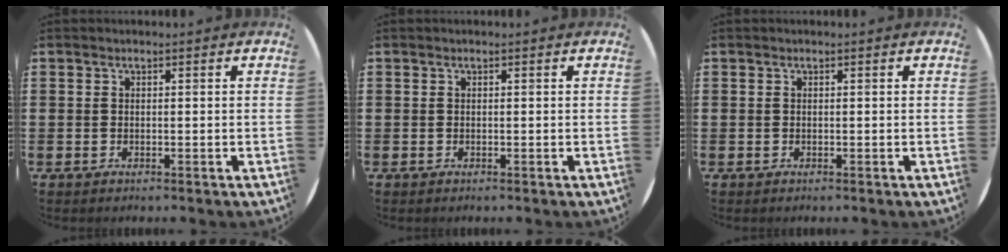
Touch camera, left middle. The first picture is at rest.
{"total": 0.0}
{"total": 0.0}